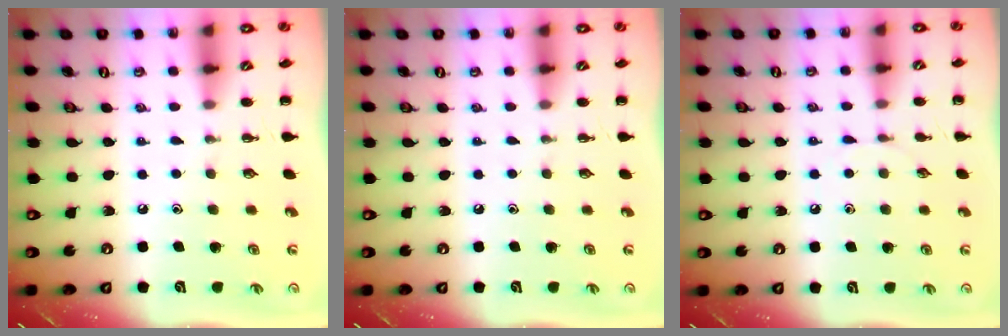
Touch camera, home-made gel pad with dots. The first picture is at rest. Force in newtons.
{"total": 0.0}
{"total": 3.8, "press": 3.6, "slide": 1.4}